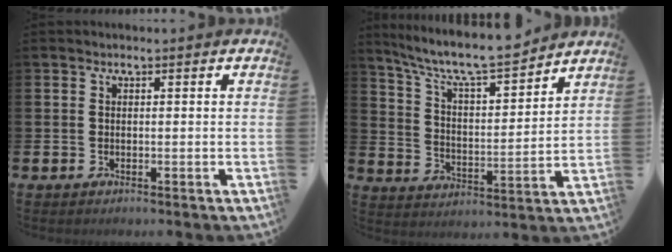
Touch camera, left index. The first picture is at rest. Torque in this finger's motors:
{"motor_torque": [0.39, -0.48, 0.83, 0.21]}